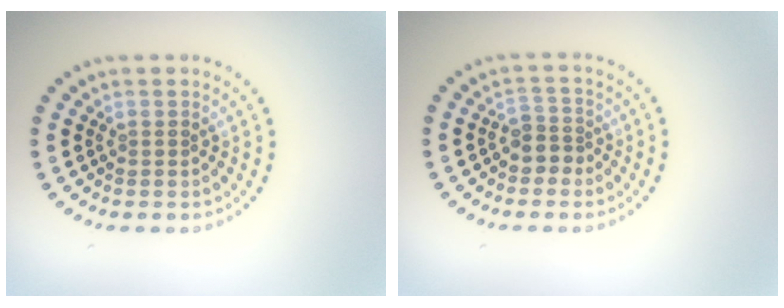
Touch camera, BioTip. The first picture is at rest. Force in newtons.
{"total": 2.0, "press": 1.6, "slide": 1.1}